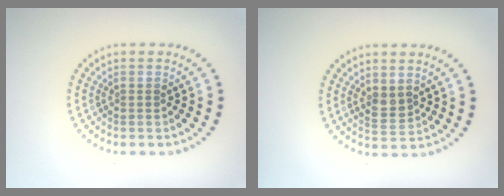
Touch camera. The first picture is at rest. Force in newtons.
{"total": 1.6, "press": 1.5, "slide": 0.7}